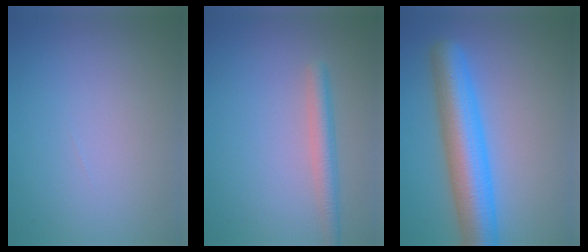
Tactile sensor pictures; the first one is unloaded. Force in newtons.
{"total": 2.6, "press": 2.6, "slide": 0.1}
{"total": 8.1, "press": 8.1, "slide": 0.2}